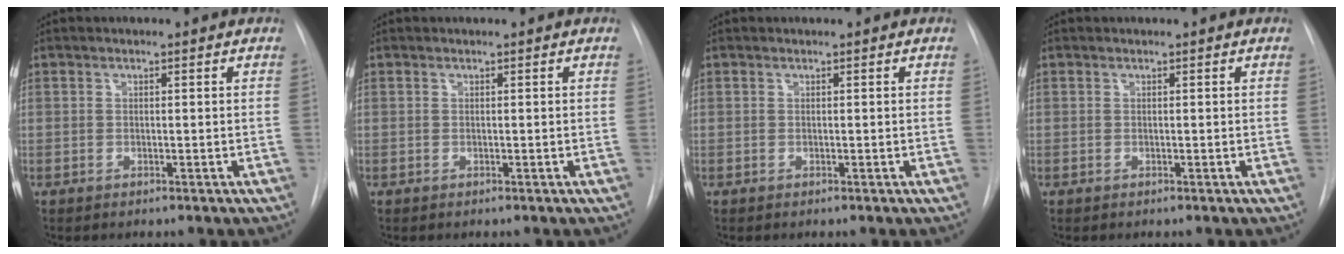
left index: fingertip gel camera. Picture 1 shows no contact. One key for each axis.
{"total": 0.0}
{"total": 0.0}
{"total": 0.0}